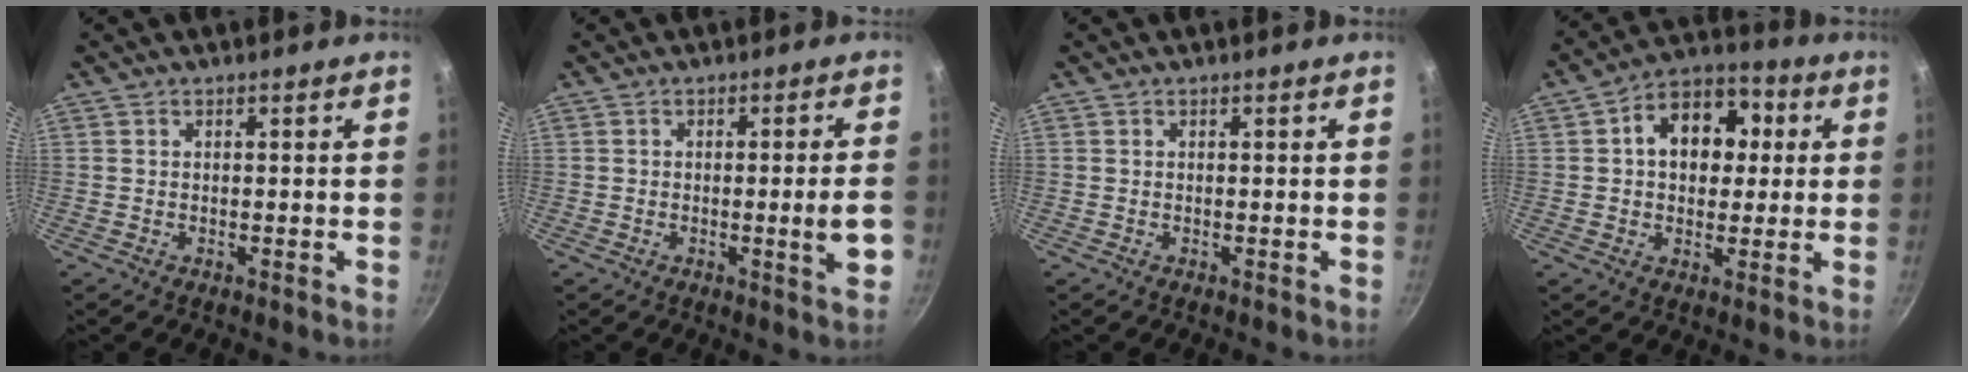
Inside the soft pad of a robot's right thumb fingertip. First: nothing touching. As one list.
[{"total": 5.0, "force": [-1.0, 0.3, 4.9], "torque": [-0.067, 0.004, -0.011]}, {"total": 0.0}, {"total": 13.3, "force": [2.4, 9.6, 8.9], "torque": [-0.089, 0.020, 0.021]}]